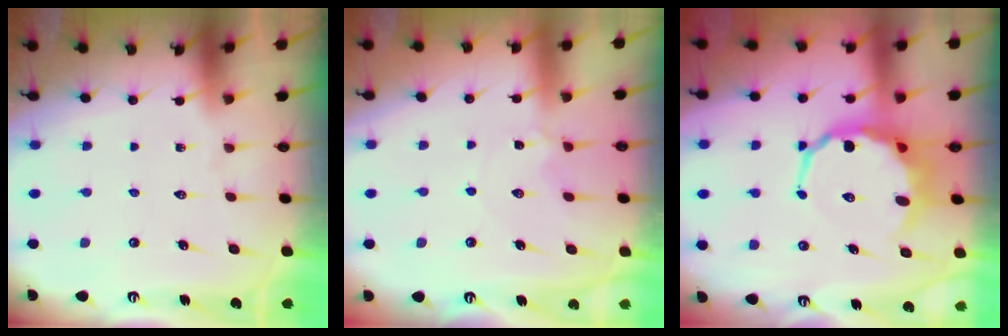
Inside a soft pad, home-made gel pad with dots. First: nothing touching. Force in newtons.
{"total": 4.0, "press": 4.0, "slide": 0.7}
{"total": 8.2, "press": 7.8, "slide": 2.5}